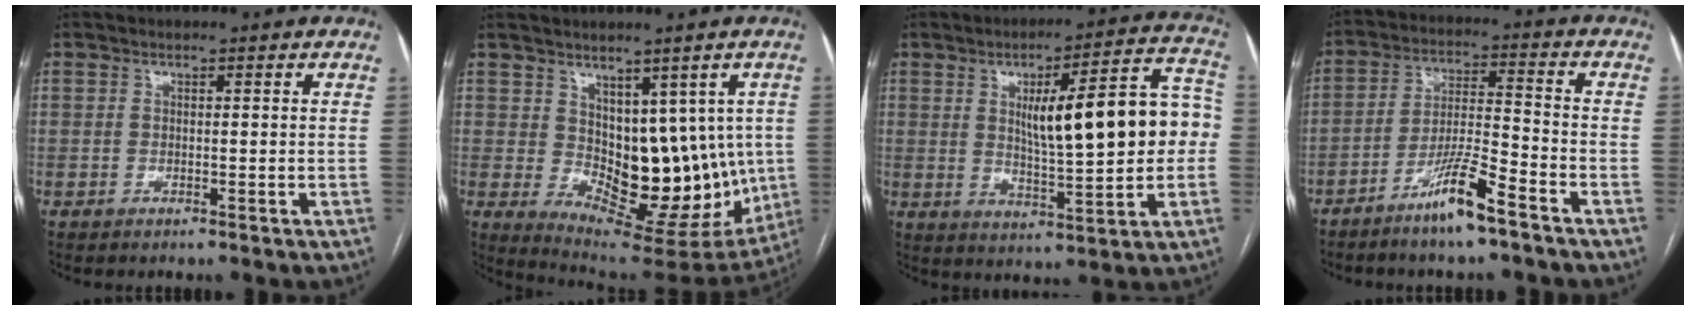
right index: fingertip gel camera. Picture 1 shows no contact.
{"total": 14.6, "force": [0.8, 8.3, 12.0], "torque": [-0.143, -0.002, 0.037]}
{"total": 16.5, "force": [1.6, 3.6, 16.1], "torque": [-0.221, 0.034, 0.031]}
{"total": 8.7, "force": [-6.0, 0.3, 6.3], "torque": [-0.122, -0.010, -0.115]}